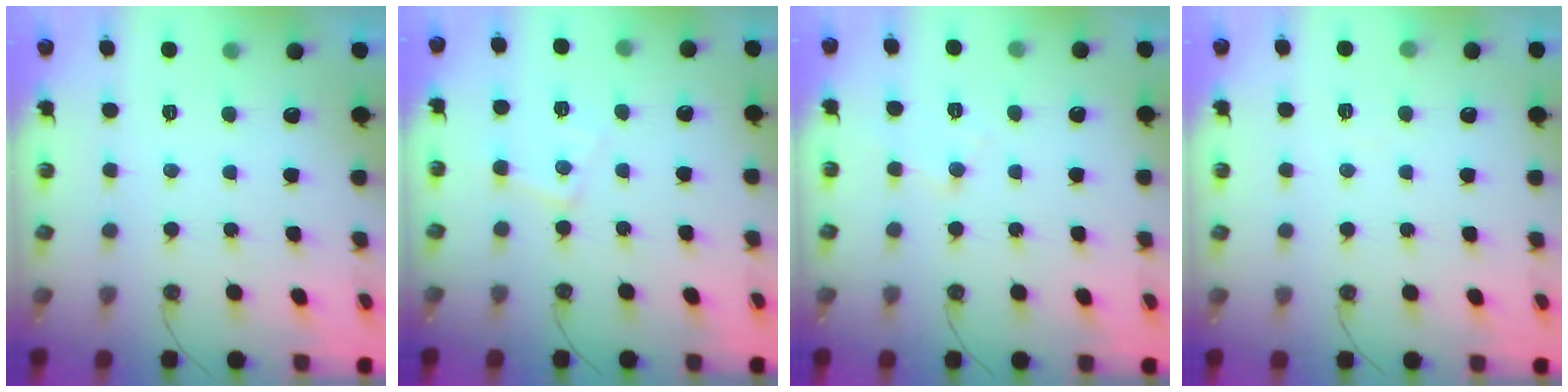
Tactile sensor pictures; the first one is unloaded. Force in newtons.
{"total": 7.0, "press": 6.9, "slide": 0.4}
{"total": 6.1, "press": 6.0, "slide": 1.0}
{"total": 4.1, "press": 4.0, "slide": 0.7}